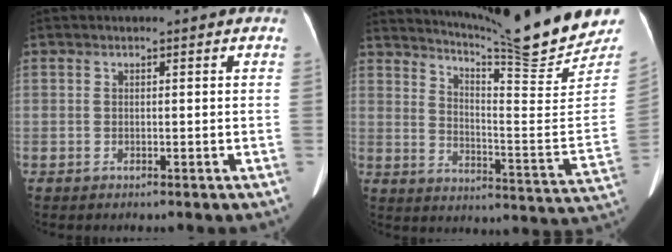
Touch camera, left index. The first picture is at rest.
{"total": 19.8, "force": [18.2, -0.6, 7.6], "torque": [-0.121, -0.098, 0.243]}